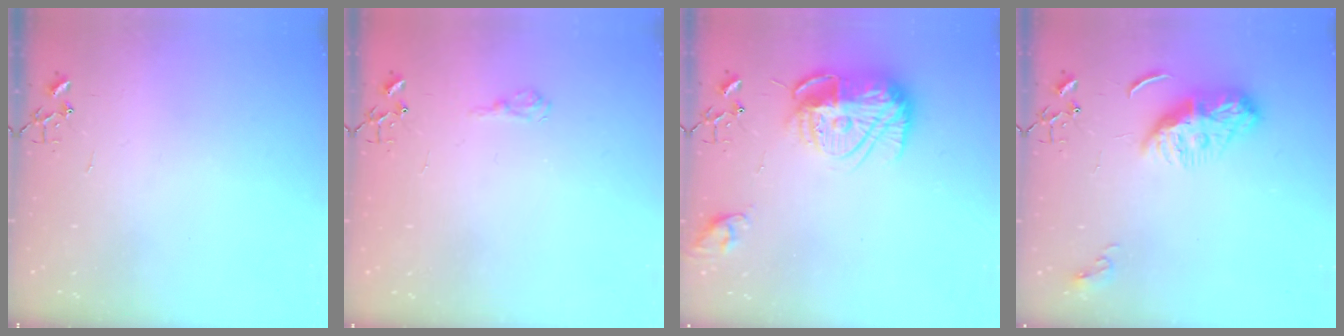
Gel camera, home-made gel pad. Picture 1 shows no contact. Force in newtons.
{"total": 8.0, "press": 7.9, "slide": 1.0}
{"total": 17.2, "press": 17.1, "slide": 1.7}
{"total": 9.4, "press": 9.3, "slide": 0.9}